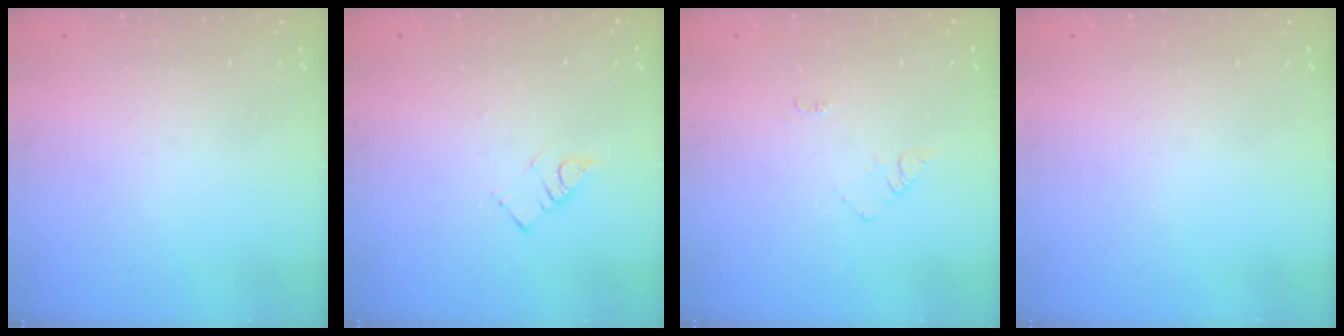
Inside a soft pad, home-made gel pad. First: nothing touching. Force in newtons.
{"total": 3.4, "press": 3.3, "slide": 0.6}
{"total": 4.4, "press": 4.4, "slide": 0.5}
{"total": 0.0}